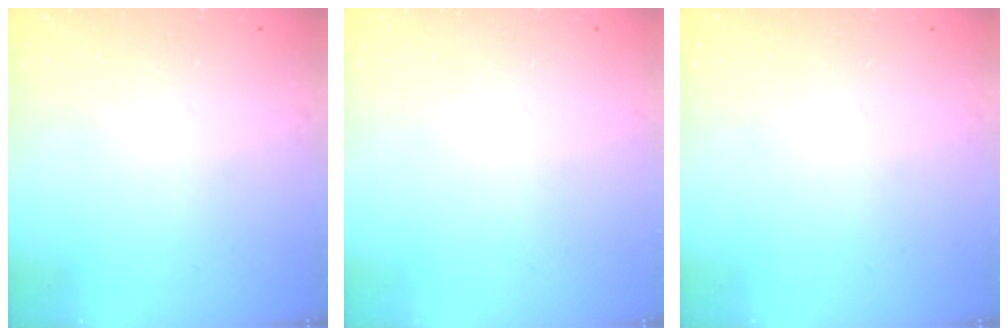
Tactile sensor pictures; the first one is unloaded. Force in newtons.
{"total": 0.0}
{"total": 0.0}